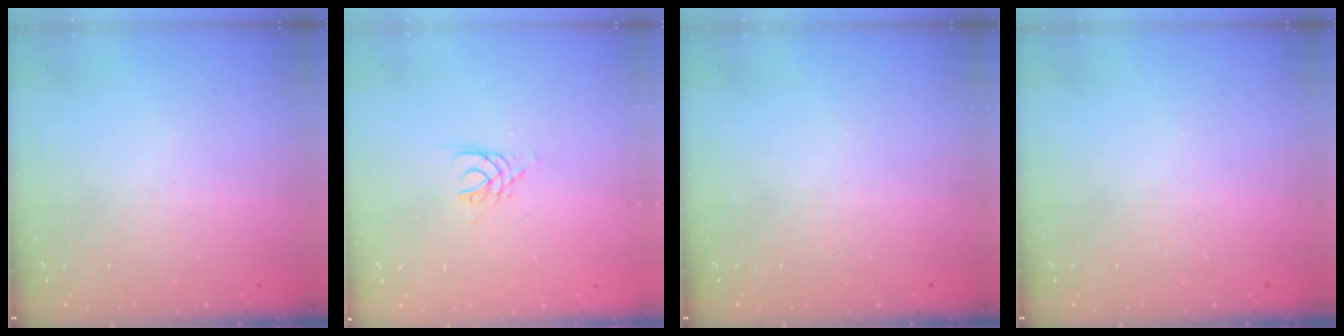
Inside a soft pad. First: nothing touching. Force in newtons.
{"total": 3.0, "press": 2.9, "slide": 0.4}
{"total": 0.0}
{"total": 0.0}